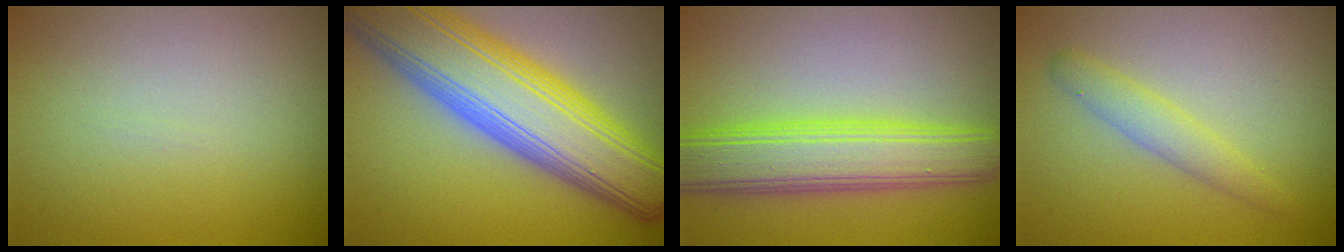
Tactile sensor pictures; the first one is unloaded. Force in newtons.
{"total": 12.8, "press": 12.7, "slide": 0.8}
{"total": 6.6, "press": 6.6, "slide": 0.2}
{"total": 2.1, "press": 2.1, "slide": 0.2}